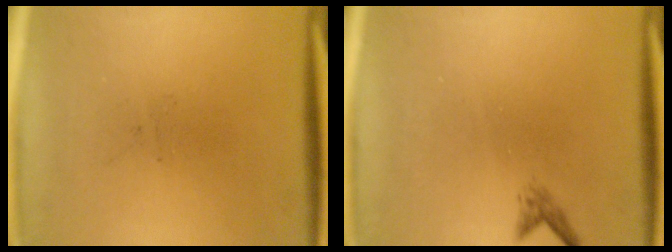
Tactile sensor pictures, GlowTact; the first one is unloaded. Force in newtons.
{"total": 1.0}